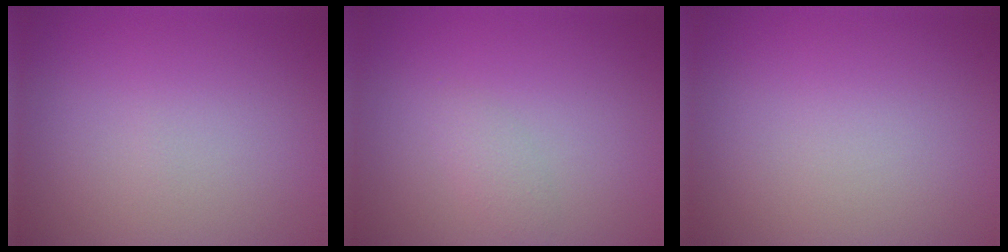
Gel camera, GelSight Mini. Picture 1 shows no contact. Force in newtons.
{"total": 1.1, "press": 1.1, "slide": 0.1}
{"total": 0.0}